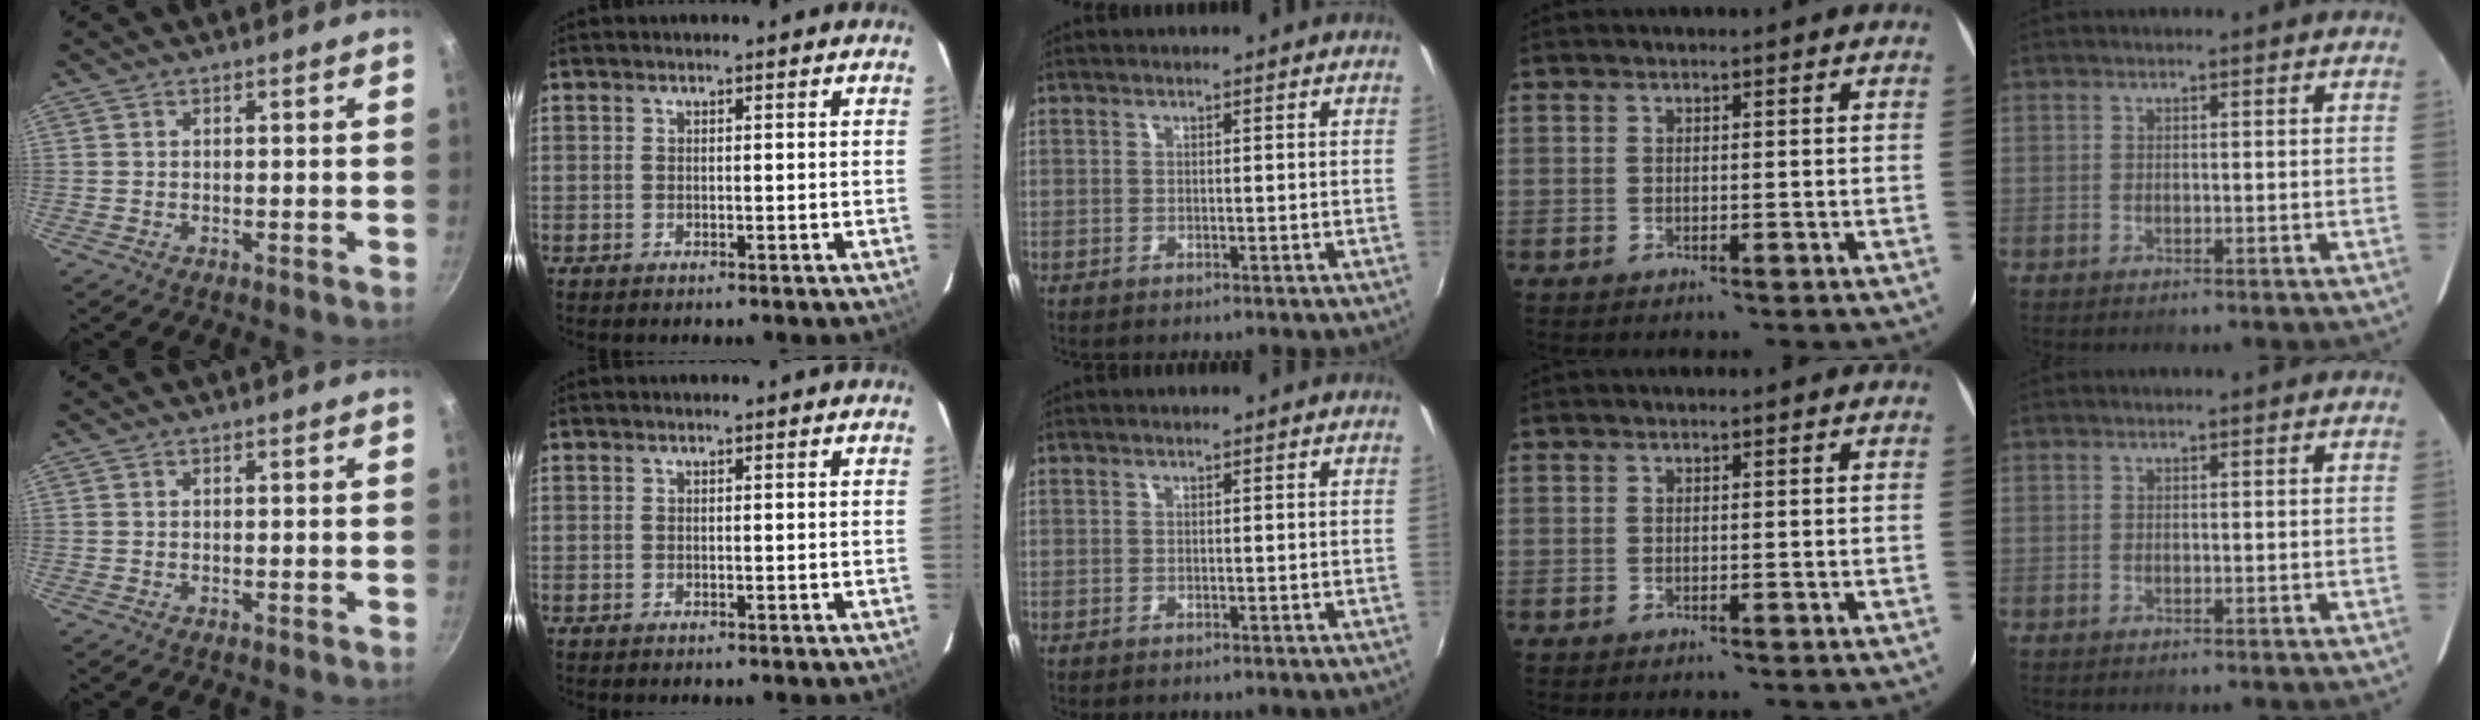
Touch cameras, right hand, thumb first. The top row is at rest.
{}